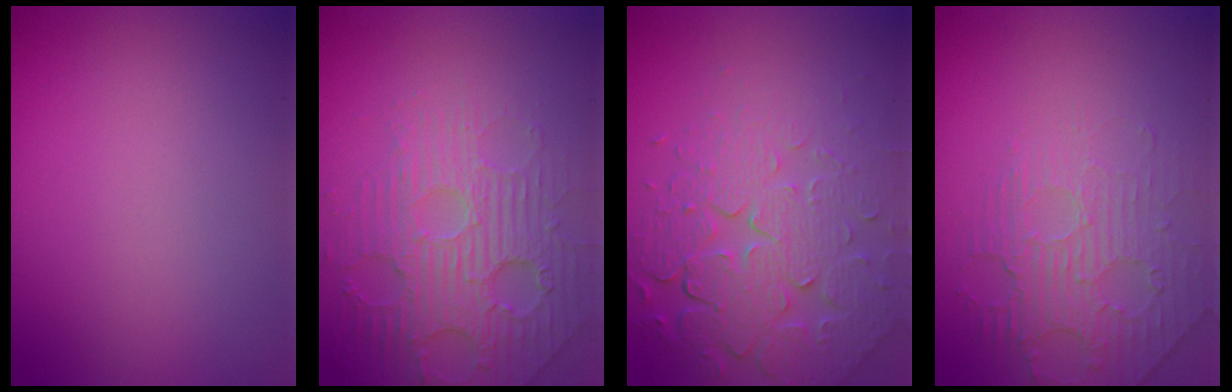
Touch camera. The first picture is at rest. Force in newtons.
{"total": 4.8, "press": 4.3, "slide": 2.1}
{"total": 8.0, "press": 5.7, "slide": 5.7}
{"total": 2.5, "press": 1.9, "slide": 1.6}